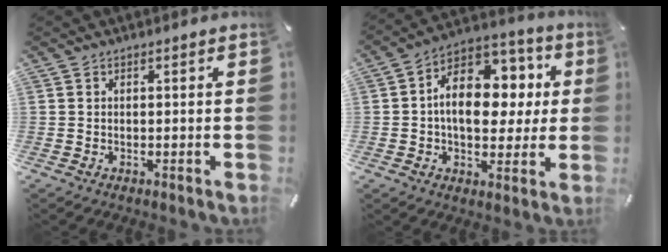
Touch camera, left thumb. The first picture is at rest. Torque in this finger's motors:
{"motor_torque": [1.15, 2.36, 0.90, -0.53, 0.27]}